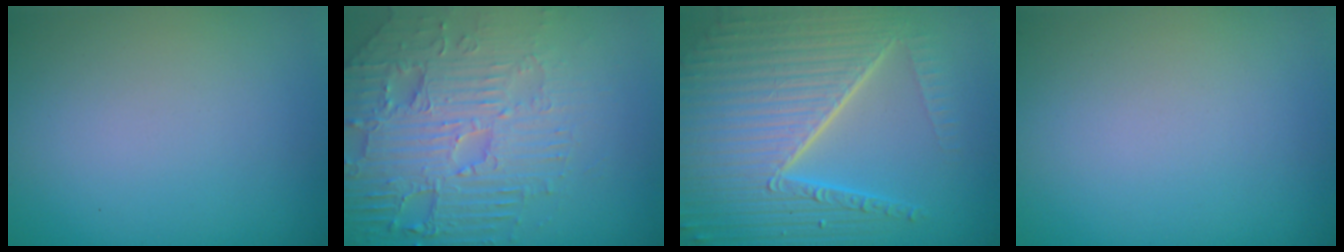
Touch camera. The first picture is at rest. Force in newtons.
{"total": 7.4, "press": 5.5, "slide": 5.0}
{"total": 10.1, "press": 6.3, "slide": 7.9}
{"total": 0.0}